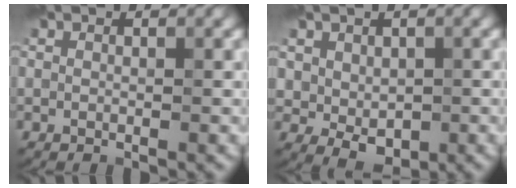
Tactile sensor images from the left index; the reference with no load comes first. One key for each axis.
{"total": 3.2, "fx": 0.1, "fy": 2.3, "fz": 2.1, "tx": -0.036, "ty": -0.012, "tz": 0.010}